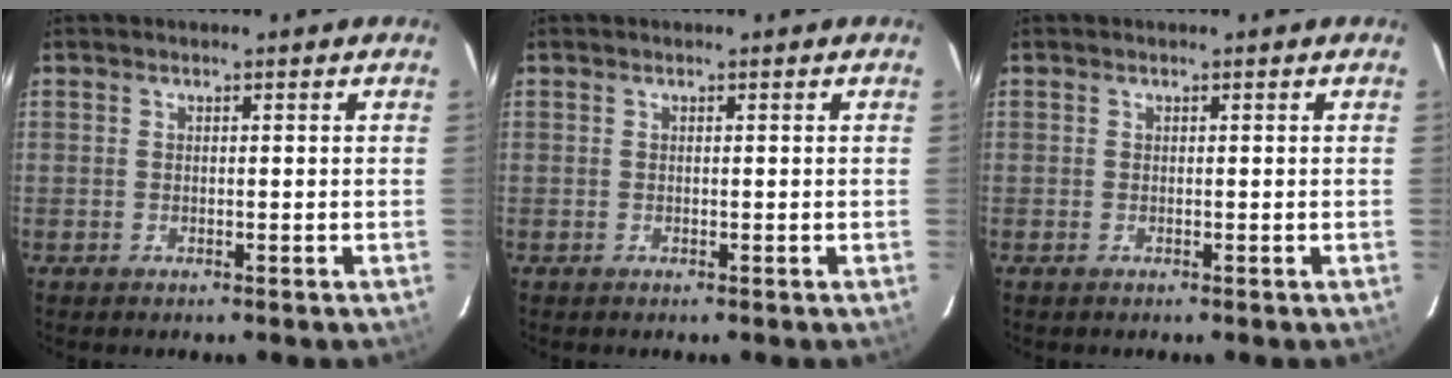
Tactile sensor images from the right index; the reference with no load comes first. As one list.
[{"total": 0.0}, {"total": 0.0}]